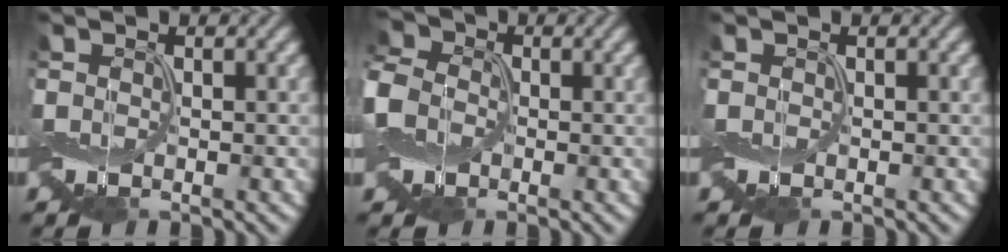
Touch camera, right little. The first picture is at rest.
{"total": 5.3, "force": [-1.1, 4.4, 2.8], "torque": [-0.092, 0.006, -0.031]}
{"total": 0.0}